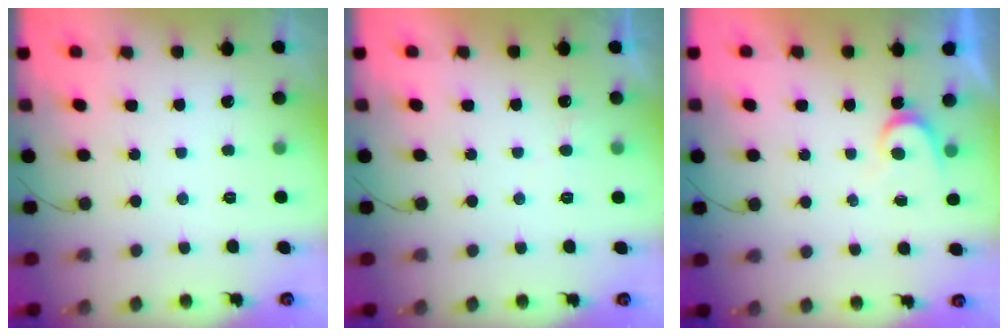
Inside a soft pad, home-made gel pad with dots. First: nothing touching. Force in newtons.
{"total": 4.0, "press": 4.0, "slide": 0.2}
{"total": 4.0, "press": 3.9, "slide": 0.5}